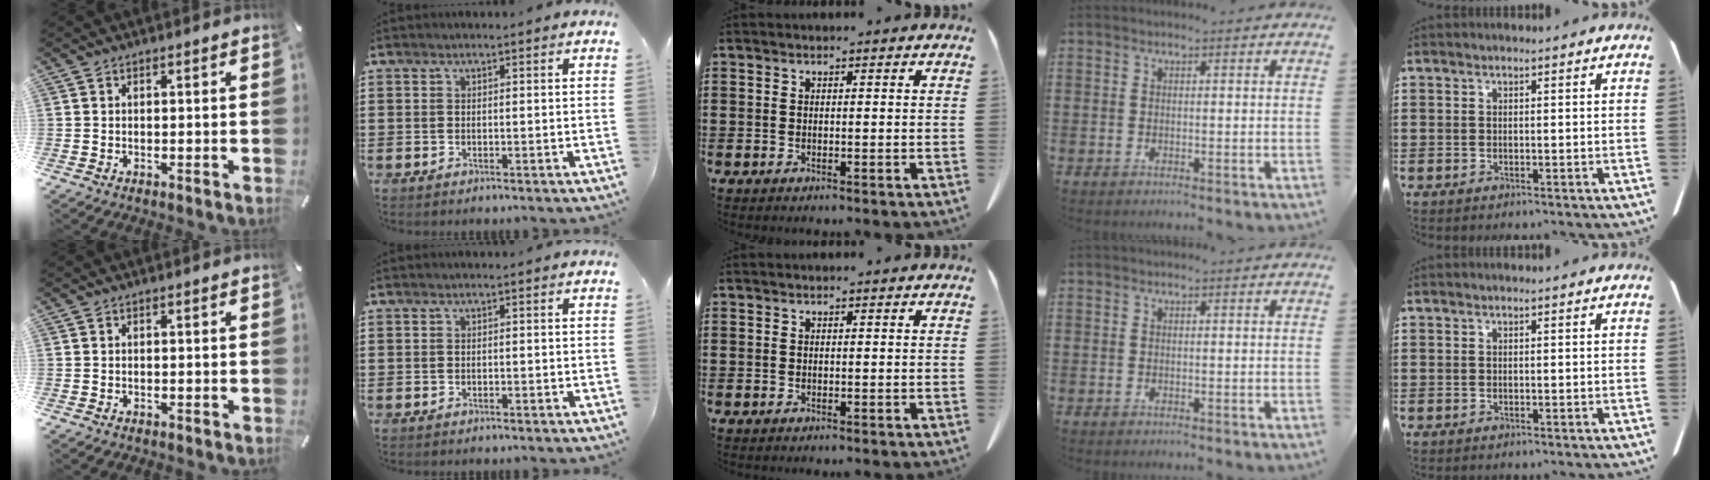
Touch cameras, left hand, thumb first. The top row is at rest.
{"thumb": {"total": 0.8, "force": [-0.6, 0.3, 0.4], "torque": [-0.009, 0.000, -0.011]}, "index": {"total": 0.6, "force": [-0.6, 0.1, 0.2], "torque": [-0.007, -0.003, -0.011]}}